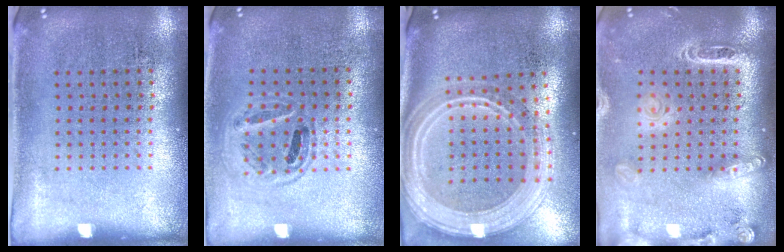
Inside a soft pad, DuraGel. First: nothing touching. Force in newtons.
{"total": 0.9, "press": 0.9, "slide": 0.4}
{"total": 3.0, "press": 2.4, "slide": 1.7}
{"total": 2.1, "press": 1.8, "slide": 1.2}